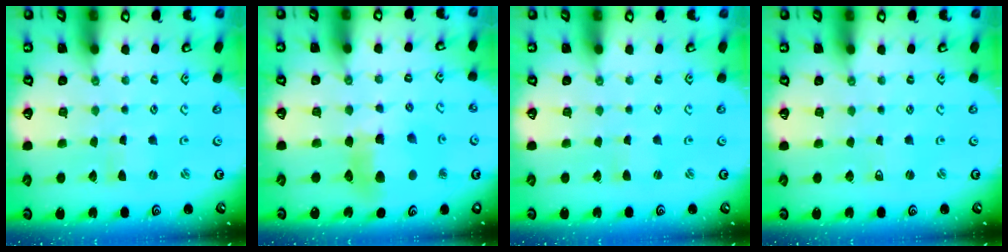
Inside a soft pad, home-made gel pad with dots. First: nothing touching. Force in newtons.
{"total": 10.2, "press": 10.2, "slide": 1.1}
{"total": 1.6, "press": 1.5, "slide": 0.3}
{"total": 1.9, "press": 1.8, "slide": 0.4}